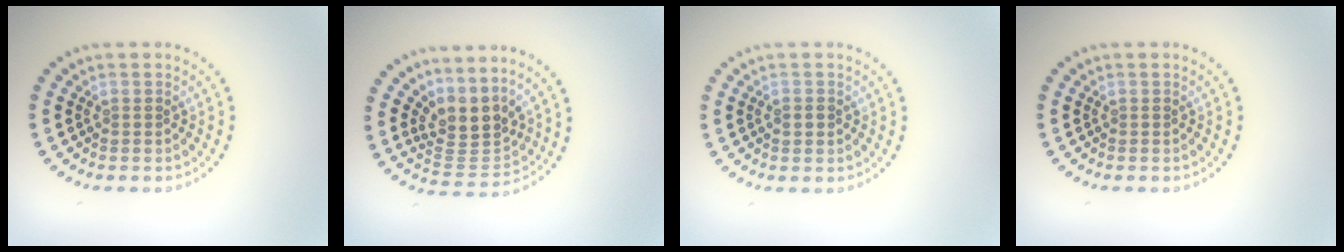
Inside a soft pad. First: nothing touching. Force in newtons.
{"total": 3.6, "press": 2.6, "slide": 2.5}
{"total": 1.3, "press": 1.3, "slide": 0.1}
{"total": 0.0}